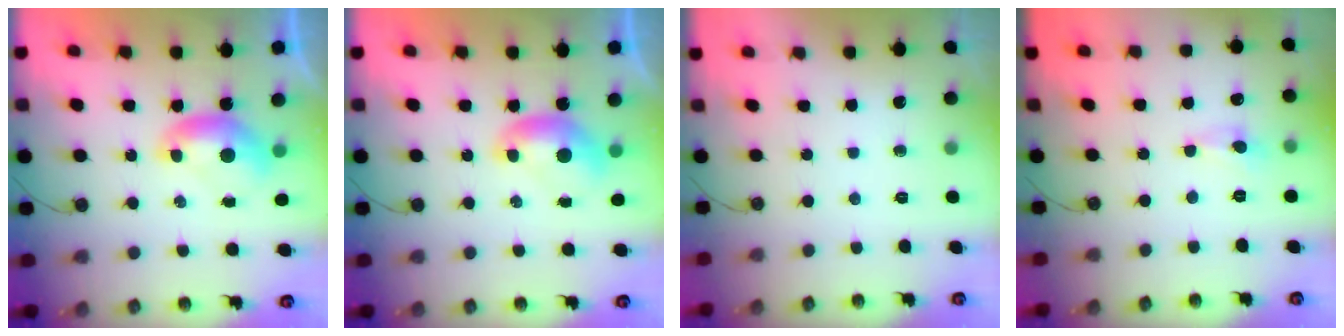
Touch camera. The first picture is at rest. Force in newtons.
{"total": 0.0}
{"total": 0.0}
{"total": 0.0}